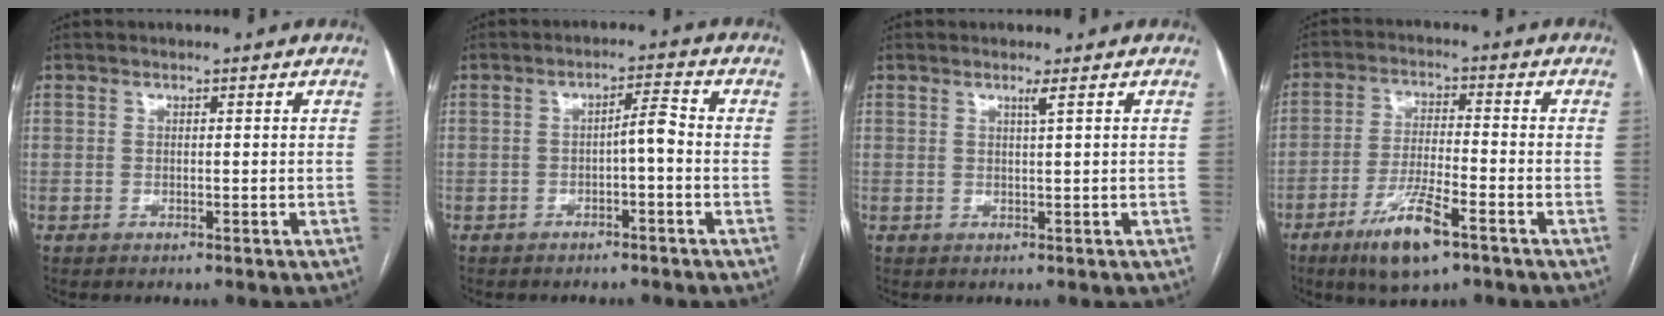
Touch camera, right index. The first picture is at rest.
{"total": 3.2, "force": [-0.9, 0.5, 3.1], "torque": [-0.047, 0.012, -0.014]}
{"total": 1.1, "force": [0.6, -0.4, 0.9], "torque": [-0.026, -0.007, 0.015]}
{"total": 9.7, "force": [-5.7, 1.7, 7.6], "torque": [-0.145, -0.015, -0.100]}